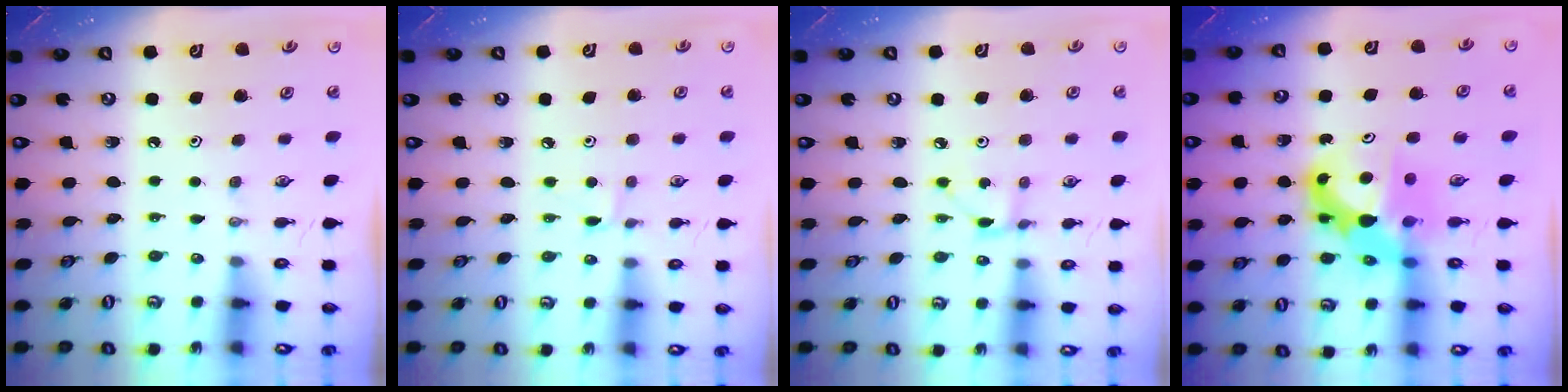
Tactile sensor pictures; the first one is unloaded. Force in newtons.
{"total": 4.0, "press": 4.0, "slide": 0.4}
{"total": 2.7, "press": 2.7, "slide": 0.2}
{"total": 10.5, "press": 10.4, "slide": 0.8}